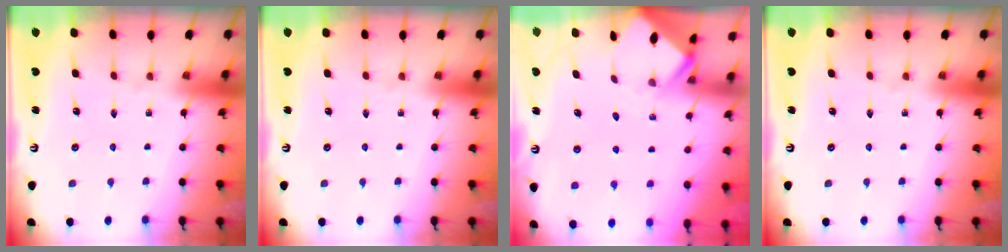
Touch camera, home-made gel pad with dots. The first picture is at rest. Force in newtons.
{"total": 0.0}
{"total": 2.9, "press": 2.9, "slide": 0.2}
{"total": 0.0}